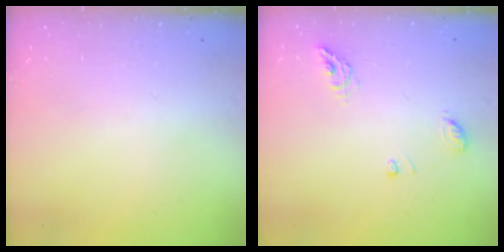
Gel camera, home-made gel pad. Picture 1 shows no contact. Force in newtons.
{"total": 7.7, "press": 7.7, "slide": 0.6}